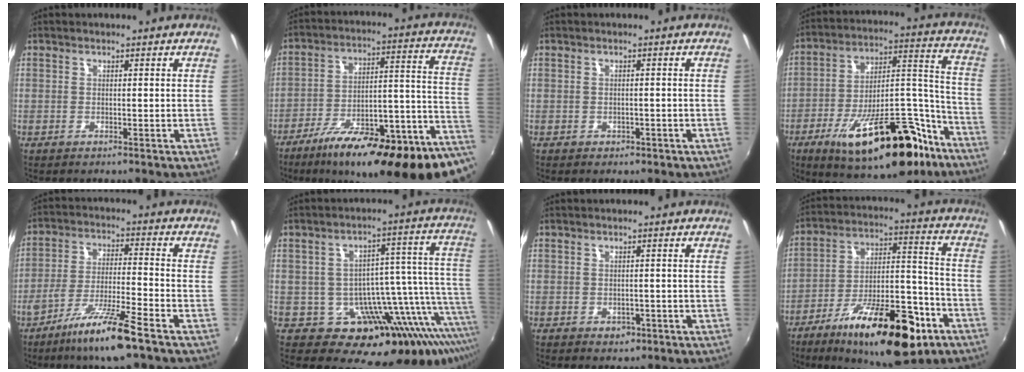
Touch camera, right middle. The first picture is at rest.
{"total": 27.8, "force": [-18.7, 6.7, 19.5], "torque": [-0.258, -0.034, -0.266]}
{"total": 1.2, "force": [-0.2, 1.0, 0.6], "torque": [-0.010, -0.006, 0.002]}
{"total": 26.5, "force": [-16.2, 10.2, 18.3], "torque": [-0.279, 0.021, -0.233]}
{"total": 11.9, "force": [-7.8, 0.5, 8.9], "torque": [-0.181, -0.018, -0.140]}
{"total": 19.1, "force": [-9.5, 9.8, 13.4], "torque": [-0.158, -0.008, -0.125]}
{"total": 2.4, "force": [-1.0, 1.9, 1.1], "torque": [-0.020, -0.004, -0.010]}
{"total": 23.8, "force": [-13.5, 8.5, 17.7], "torque": [-0.279, -0.010, -0.202]}